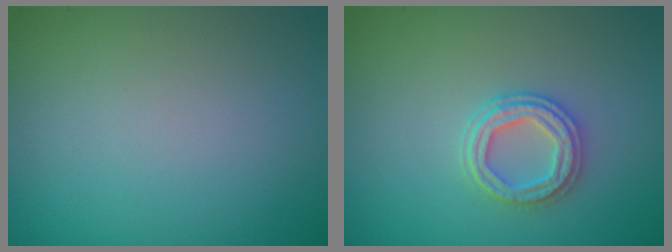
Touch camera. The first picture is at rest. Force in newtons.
{"total": 2.8, "press": 2.7, "slide": 0.8}